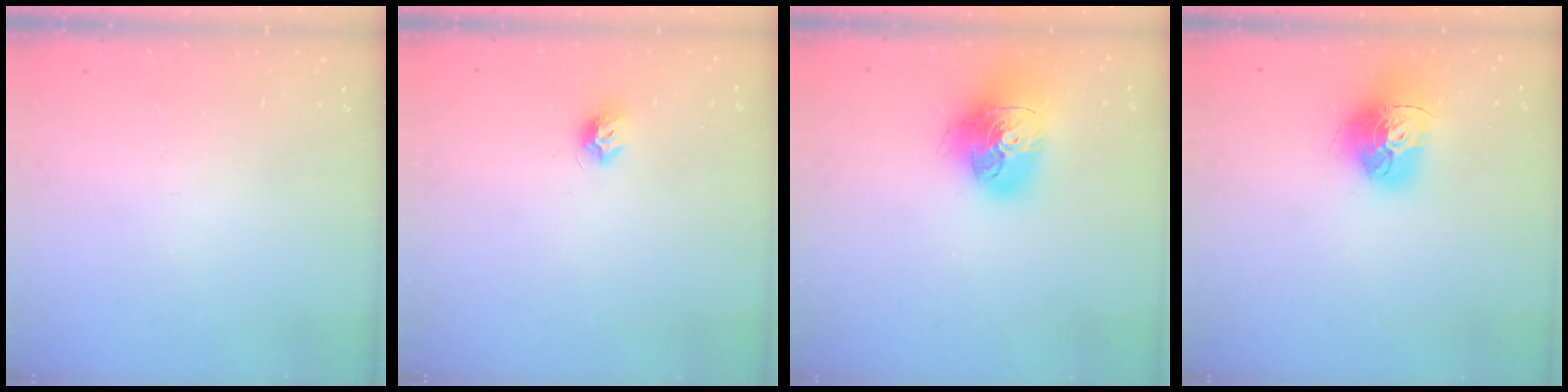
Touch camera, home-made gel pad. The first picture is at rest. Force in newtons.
{"total": 8.2, "press": 8.2, "slide": 0.7}
{"total": 20.5, "press": 20.4, "slide": 2.4}
{"total": 17.4, "press": 17.3, "slide": 1.7}